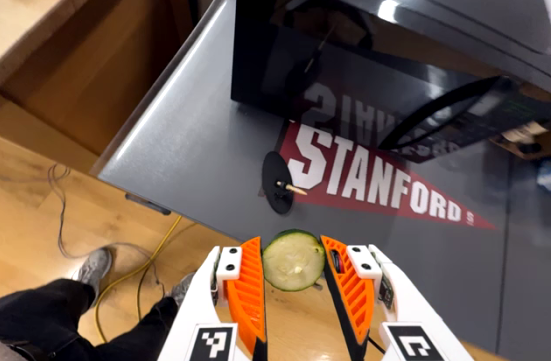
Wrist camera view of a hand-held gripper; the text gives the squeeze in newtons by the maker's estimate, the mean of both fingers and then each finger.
{"total": 8.1, "left": 8.0, "right": 8.1}